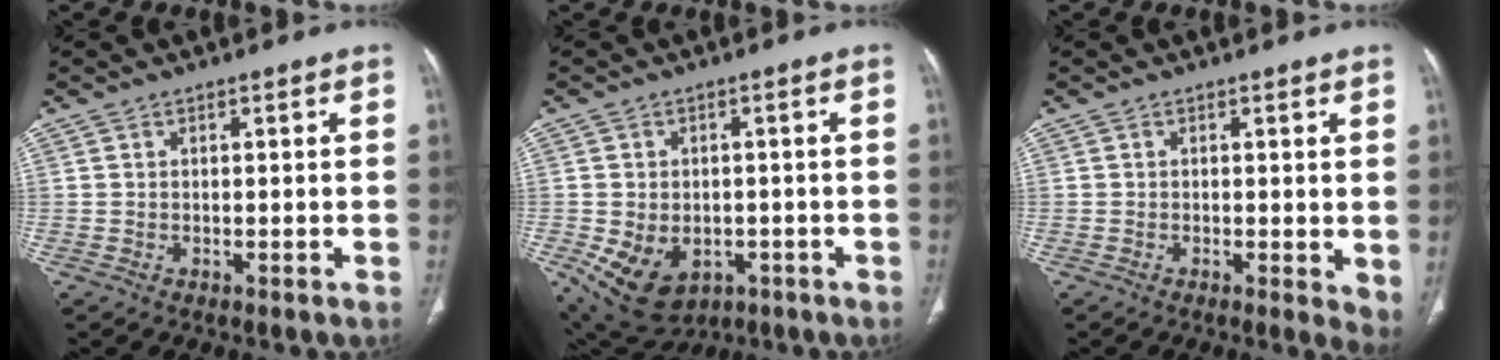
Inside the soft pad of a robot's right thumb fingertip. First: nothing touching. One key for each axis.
{"total": 12.1, "fx": -4.0, "fy": 8.7, "fz": 7.3, "tx": -0.122, "ty": 0.008, "tz": -0.040}
{"total": 3.7, "fx": 0.0, "fy": 1.3, "fz": 3.5, "tx": -0.042, "ty": -0.010, "tz": -0.004}